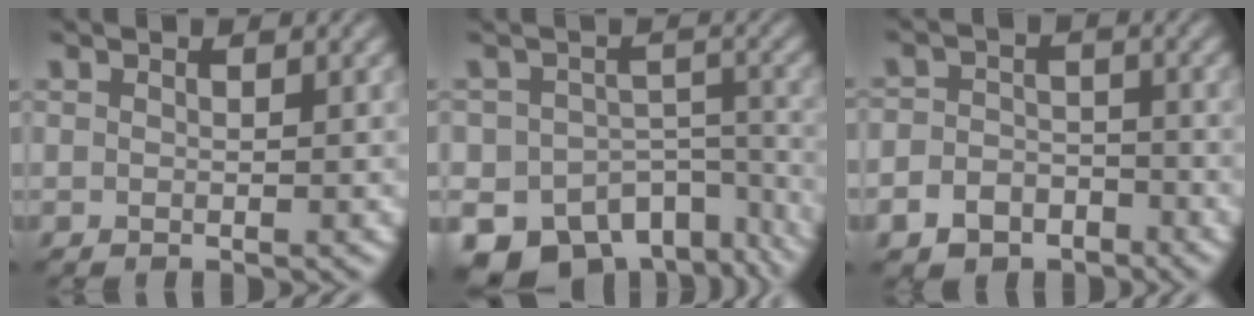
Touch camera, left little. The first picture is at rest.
{"total": 13.1, "force": [-9.1, 8.1, 4.8], "torque": [-0.074, -0.034, -0.101]}
{"total": 3.8, "force": [-2.4, 2.7, 1.3], "torque": [-0.017, 0.000, -0.045]}